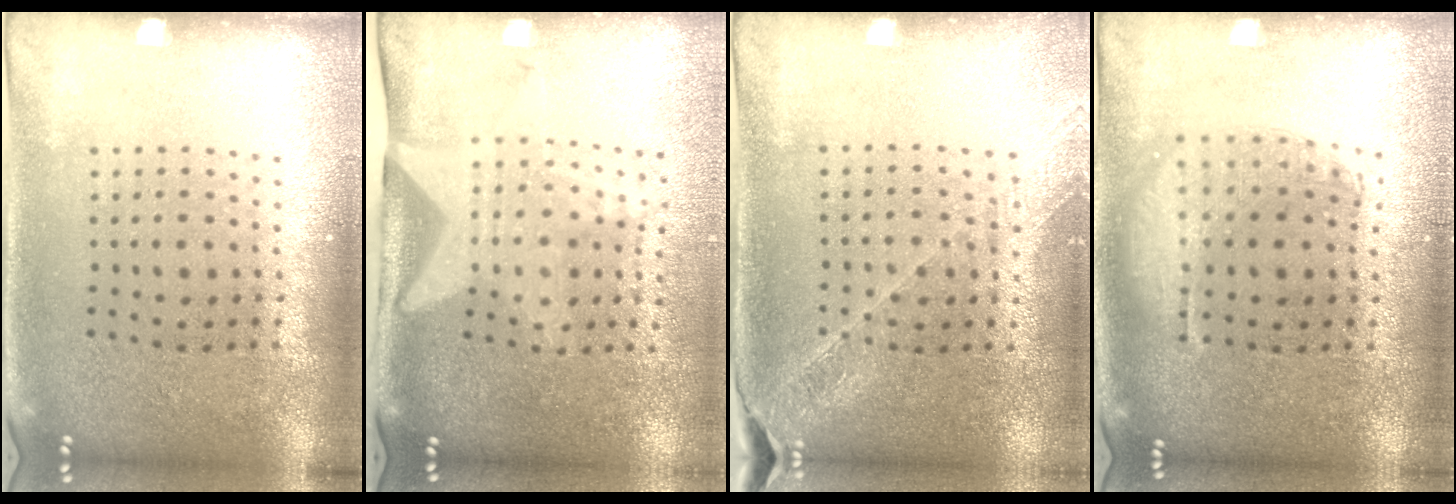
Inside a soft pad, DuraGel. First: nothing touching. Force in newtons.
{"total": 2.0, "press": 1.5, "slide": 1.4}
{"total": 1.6, "press": 1.6, "slide": 0.0}
{"total": 1.3, "press": 1.2, "slide": 0.4}